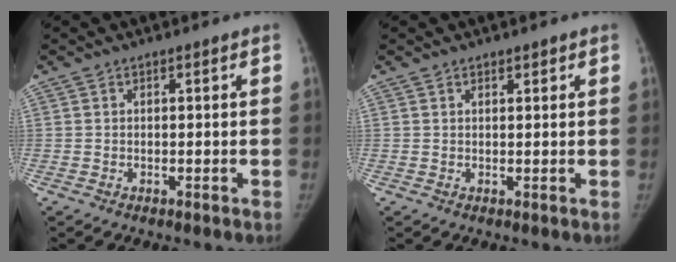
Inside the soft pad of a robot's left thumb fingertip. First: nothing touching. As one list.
[{"total": 0.8, "force": [0.6, 0.5, 0.1], "torque": [0.007, -0.004, 0.005]}]